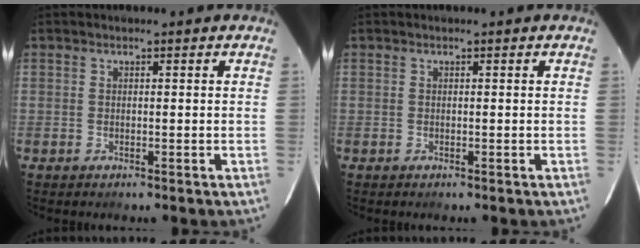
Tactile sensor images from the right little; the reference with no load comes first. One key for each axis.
{"total": 0.0}